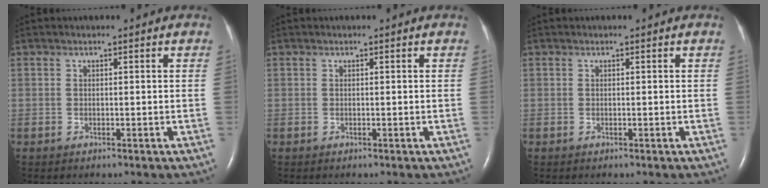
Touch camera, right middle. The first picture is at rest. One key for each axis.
{"total": 0.0}
{"total": 0.0}